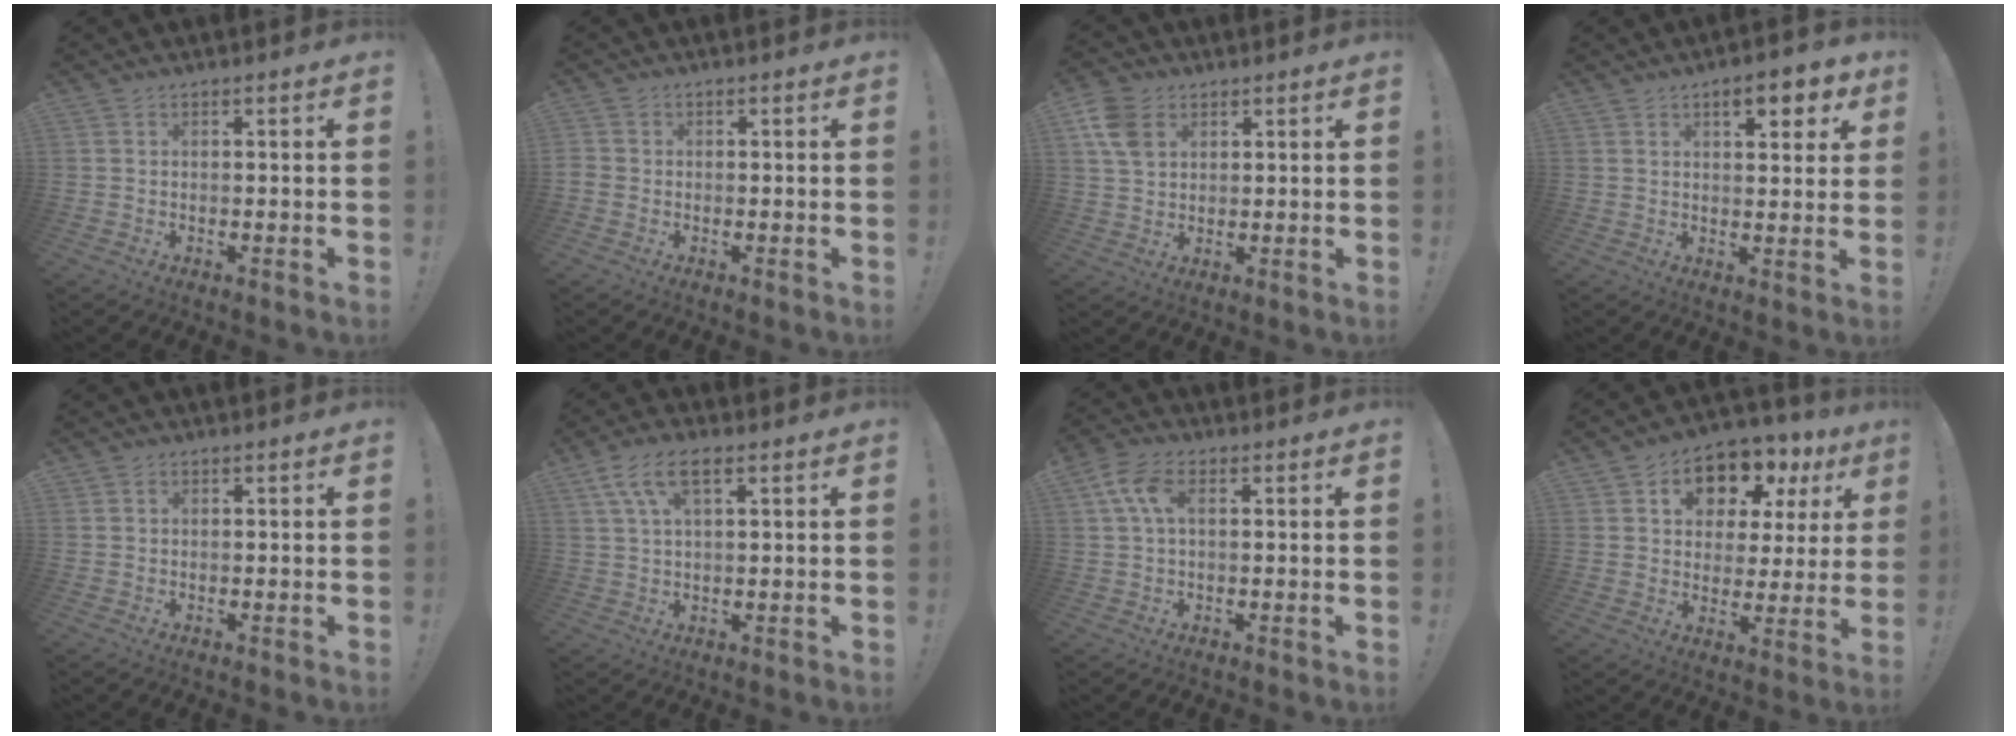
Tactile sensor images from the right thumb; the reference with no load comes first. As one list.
[{"total": 1.8, "force": [-0.5, 1.5, 0.7], "torque": [-0.011, 0.006, -0.009]}, {"total": 9.4, "force": [3.8, 6.7, 5.4], "torque": [-0.099, -0.004, 0.075]}, {"total": 7.7, "force": [4.2, 2.9, 5.7], "torque": [-0.068, -0.014, 0.066]}, {"total": 0.6, "force": [0.3, 0.6, 0.1], "torque": [-0.002, 0.002, 0.005]}, {"total": 8.5, "force": [3.9, 3.6, 6.6], "torque": [-0.121, 0.005, 0.076]}, {"total": 8.2, "force": [2.1, 4.8, 6.4], "torque": [-0.134, 0.012, 0.040]}, {"total": 11.1, "force": [6.9, 7.2, 4.9], "torque": [-0.074, -0.051, 0.123]}]